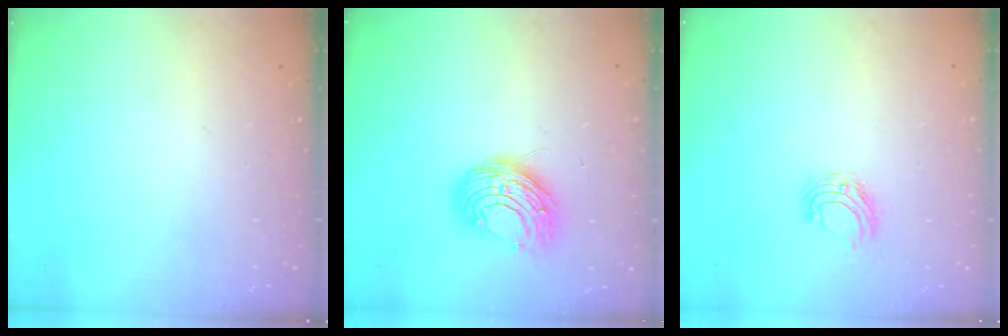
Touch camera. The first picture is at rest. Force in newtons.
{"total": 9.1, "press": 9.1, "slide": 0.5}
{"total": 6.4, "press": 6.3, "slide": 0.7}